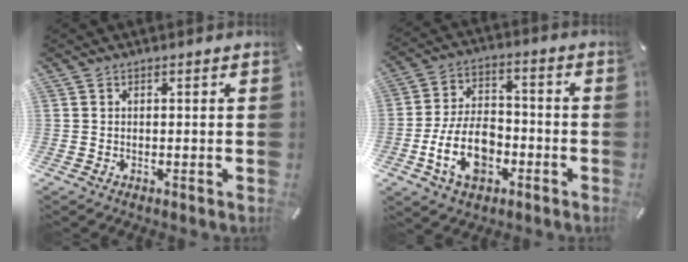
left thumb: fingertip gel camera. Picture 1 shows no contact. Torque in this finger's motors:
{"motor_torque": [1.63, 2.19, 0.36, -0.01, 0.37]}